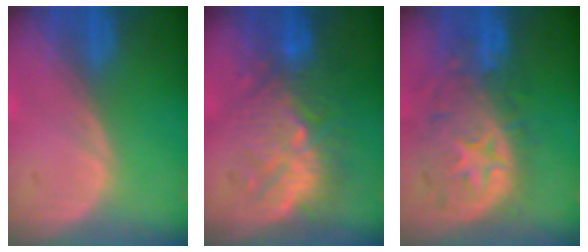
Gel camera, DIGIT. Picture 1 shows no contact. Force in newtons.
{"total": 9.1, "press": 9.0, "slide": 1.7}
{"total": 11.0, "press": 9.7, "slide": 5.1}